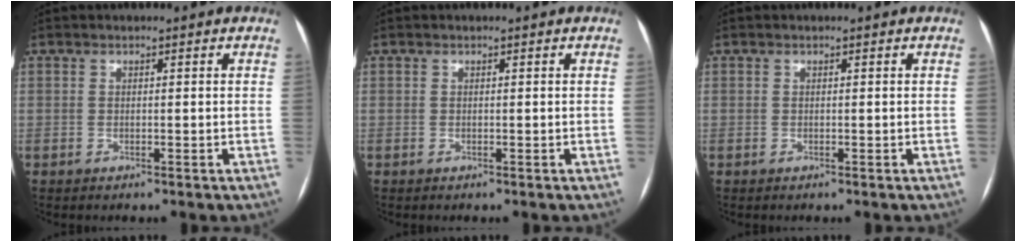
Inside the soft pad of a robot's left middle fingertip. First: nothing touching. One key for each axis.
{"total": 0.0}
{"total": 0.0}